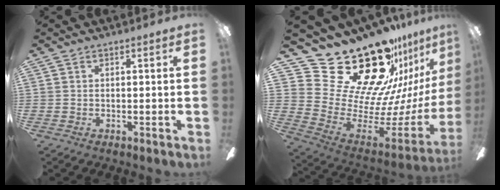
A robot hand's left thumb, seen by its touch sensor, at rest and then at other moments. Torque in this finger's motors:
{"motor_torque": [1.79, 1.95, 1.05, -1.72, 0.07]}